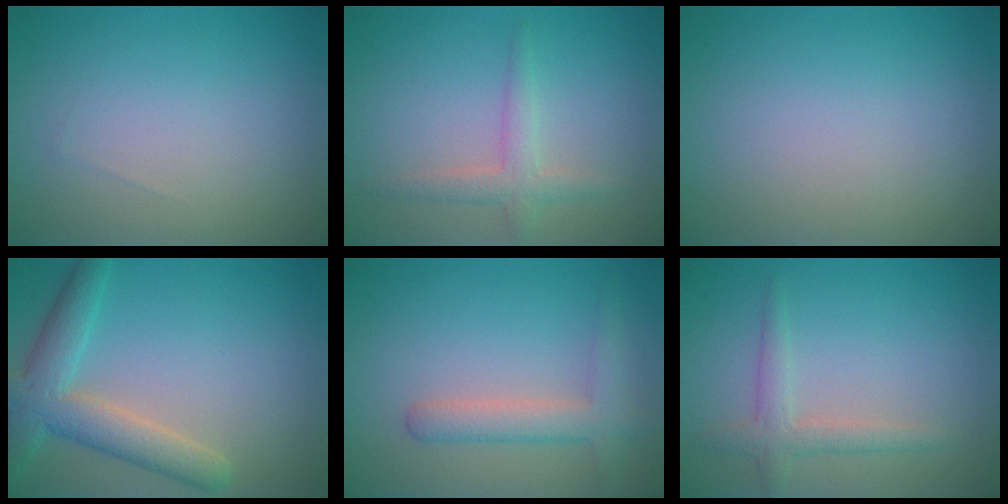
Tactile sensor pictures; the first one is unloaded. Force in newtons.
{"total": 2.3, "press": 2.3, "slide": 0.1}
{"total": 0.0}
{"total": 5.3, "press": 5.3, "slide": 0.3}
{"total": 3.0, "press": 3.0, "slide": 0.2}
{"total": 2.3, "press": 2.3, "slide": 0.1}